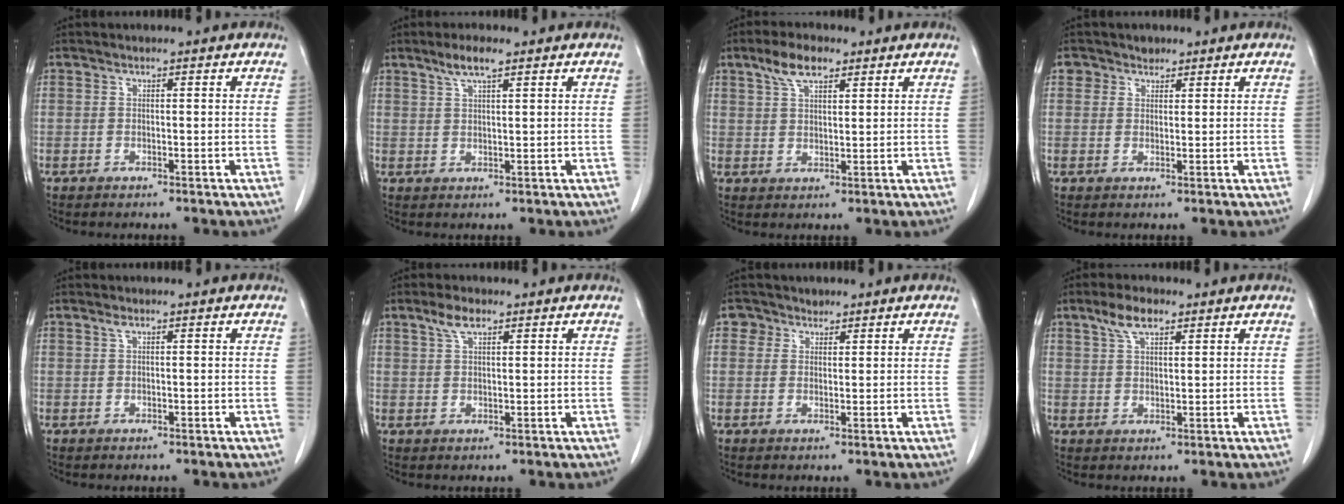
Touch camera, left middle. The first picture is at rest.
{"total": 3.7, "force": [2.5, 0.5, 2.6], "torque": [-0.055, 0.005, 0.049]}
{"total": 5.6, "force": [3.6, 2.1, 3.7], "torque": [-0.075, 0.014, 0.068]}
{"total": 2.1, "force": [1.3, 1.6, 0.0], "torque": [0.009, 0.000, 0.016]}
{"total": 0.6, "force": [0.3, 0.2, 0.4], "torque": [-0.010, 0.005, 0.006]}
{"total": 3.1, "force": [2.0, 1.1, 2.1], "torque": [-0.046, 0.009, 0.041]}
{"total": 2.4, "force": [1.5, 1.9, -0.1], "torque": [0.010, 0.008, 0.019]}
{"total": 4.5, "force": [2.9, 1.7, 3.0], "torque": [-0.064, 0.011, 0.059]}